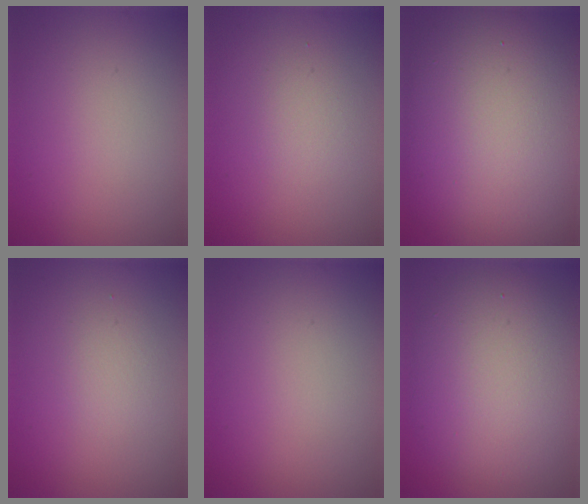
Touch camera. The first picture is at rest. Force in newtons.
{"total": 1.6, "press": 1.6, "slide": 0.1}
{"total": 17.2, "press": 17.2, "slide": 1.3}
{"total": 1.4, "press": 1.4, "slide": 0.0}
{"total": 0.0}
{"total": 9.0, "press": 9.0, "slide": 1.0}